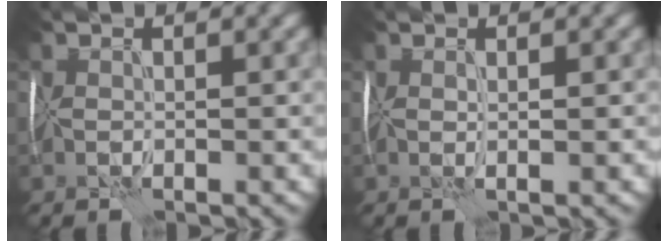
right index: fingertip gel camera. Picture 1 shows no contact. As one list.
[{"total": 1.1, "force": [0.7, 0.2, 0.9], "torque": [-0.003, 0.006, 0.012]}]